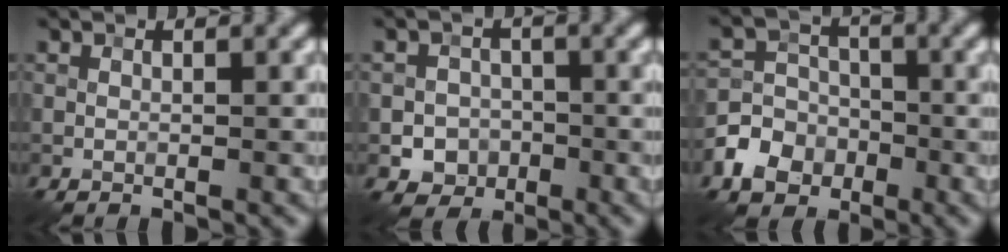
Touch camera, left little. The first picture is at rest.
{"total": 2.9, "force": [-1.0, 2.6, 0.8], "torque": [0.001, 0.002, -0.020]}
{"total": 5.0, "force": [-2.4, 4.0, 1.6], "torque": [-0.018, 0.002, -0.063]}